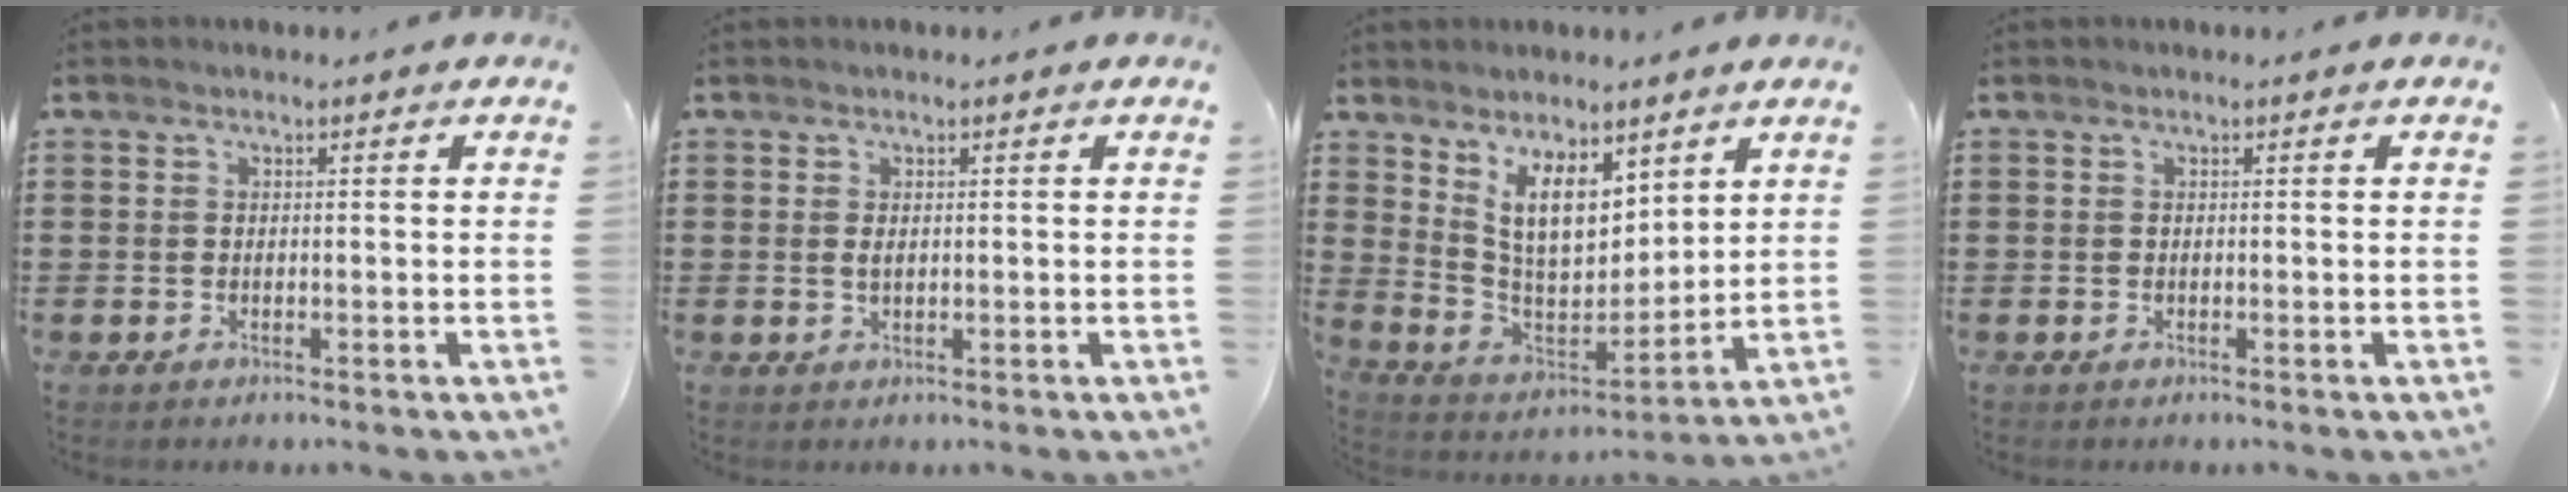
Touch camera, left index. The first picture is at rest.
{"total": 0.9, "force": [0.1, 0.4, 0.8], "torque": [-0.018, 0.004, 0.001]}
{"total": 9.4, "force": [5.9, 4.5, 5.7], "torque": [-0.116, -0.019, 0.110]}
{"total": 0.0}